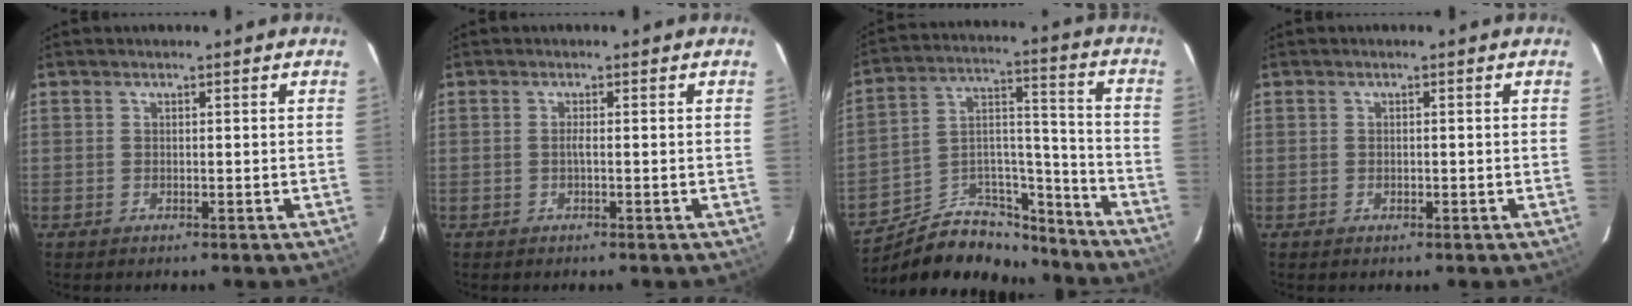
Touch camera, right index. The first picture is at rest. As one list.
[{"total": 0.8, "force": [-0.2, -0.2, 0.8], "torque": [-0.013, 0.001, -0.006]}, {"total": 17.4, "force": [-14.1, 8.1, 6.5], "torque": [-0.116, 0.063, -0.211]}, {"total": 0.6, "force": [-0.2, 0.5, 0.1], "torque": [0.001, -0.001, -0.002]}]